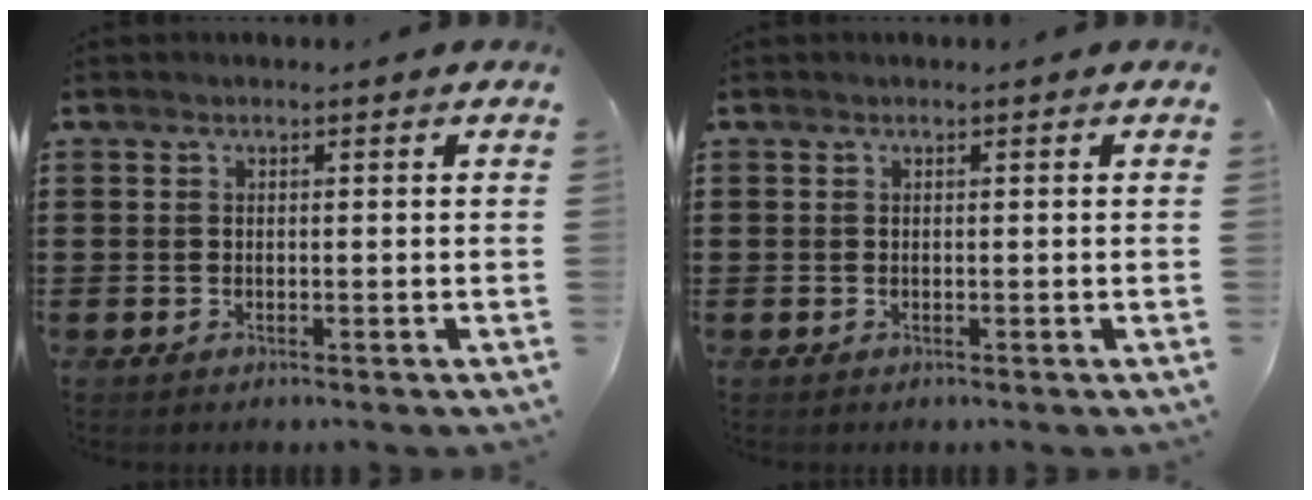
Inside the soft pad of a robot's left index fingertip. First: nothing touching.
{"total": 0.0}